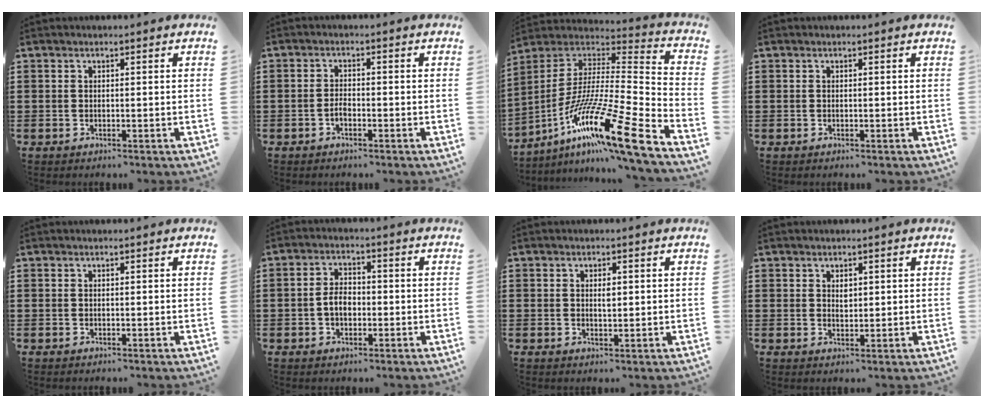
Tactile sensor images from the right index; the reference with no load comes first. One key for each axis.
{"total": 1.6, "fx": -0.9, "fy": 0.6, "fz": 1.1, "tx": -0.024, "ty": -0.001, "tz": -0.017}
{"total": 18.9, "fx": -11.7, "fy": 1.5, "fz": 14.7, "tx": -0.268, "ty": 0.011, "tz": -0.214}
{"total": 0.0}
{"total": 0.0}
{"total": 3.6, "fx": -0.8, "fy": 2.1, "fz": 2.9, "tx": -0.062, "ty": 0.003, "tz": -0.018}
{"total": 1.7, "fx": 0.3, "fy": 0.7, "fz": 1.5, "tx": -0.030, "ty": 0.003, "tz": 0.004}
{"total": 1.4, "fx": 0.7, "fy": 0.9, "fz": 0.8, "tx": -0.009, "ty": 0.002, "tz": 0.011}